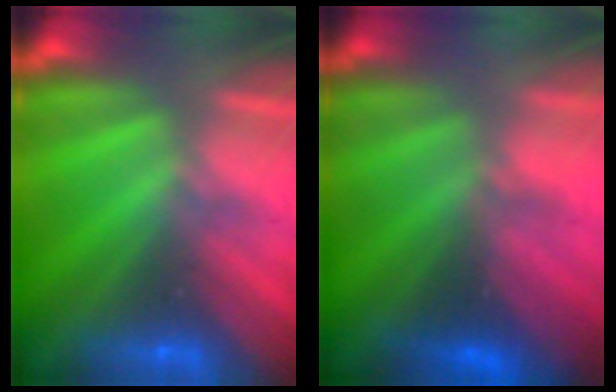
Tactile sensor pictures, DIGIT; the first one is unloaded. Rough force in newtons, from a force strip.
{"total": 2.2}